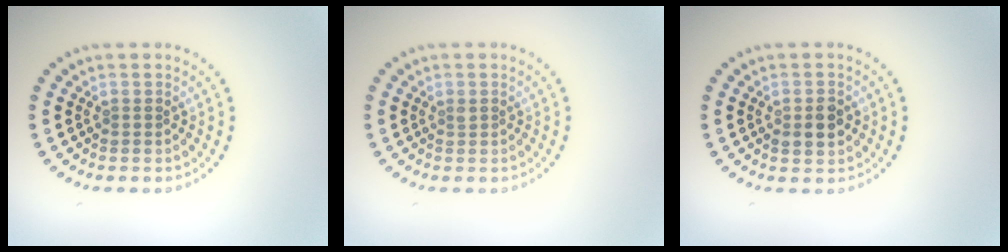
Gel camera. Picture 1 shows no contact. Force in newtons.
{"total": 0.6, "press": 0.5, "slide": 0.3}
{"total": 2.7, "press": 2.7, "slide": 0.2}